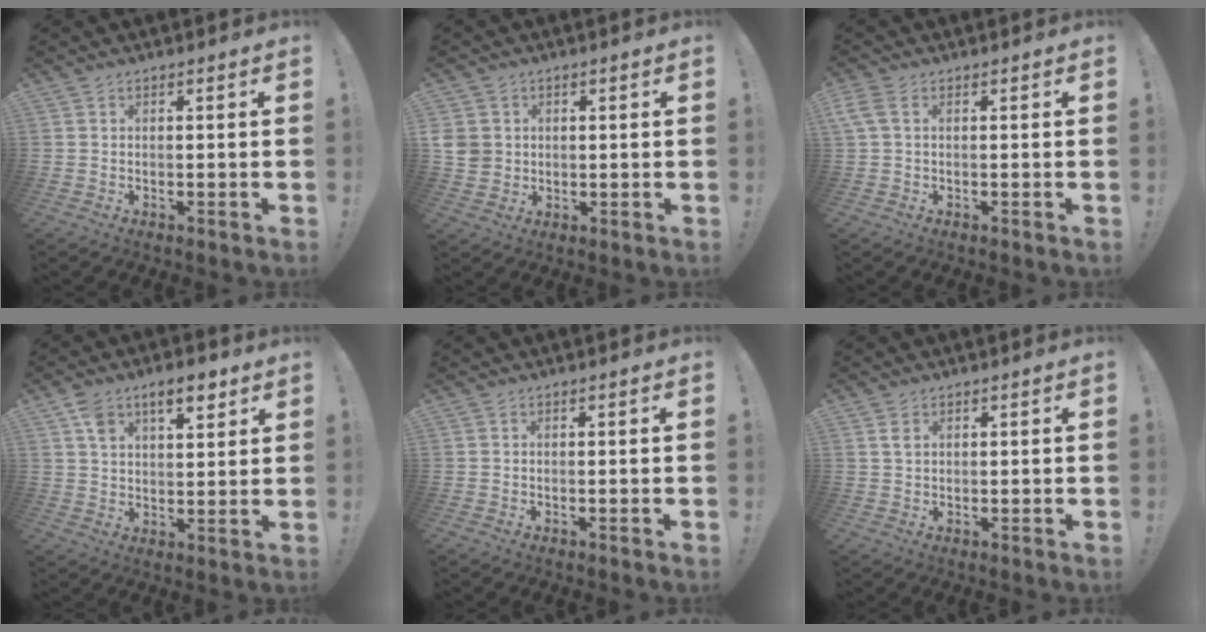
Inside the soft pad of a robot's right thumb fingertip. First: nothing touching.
{"total": 5.6, "force": [1.0, 5.1, 1.9], "torque": [-0.044, -0.003, 0.021]}
{"total": 3.5, "force": [1.0, 1.4, 3.0], "torque": [-0.059, 0.002, 0.023]}
{"total": 9.3, "force": [5.6, 4.8, 5.7], "torque": [-0.082, -0.014, 0.100]}
{"total": 0.0}
{"total": 1.9, "force": [1.0, 1.2, 1.1], "torque": [-0.009, -0.004, 0.015]}